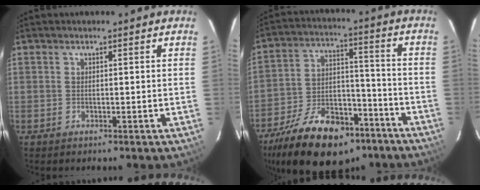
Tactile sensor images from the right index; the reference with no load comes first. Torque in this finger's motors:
{"motor_torque": [1.13, -1.01, 1.05, 0.15]}